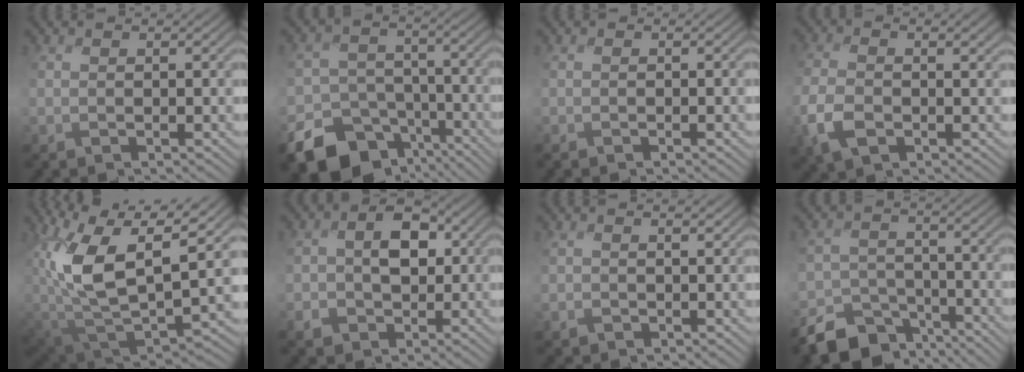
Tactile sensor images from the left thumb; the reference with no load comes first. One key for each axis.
{"total": 15.7, "fx": -10.5, "fy": 10.5, "fz": 5.2, "tx": -0.120, "ty": -0.058, "tz": -0.162}
{"total": 0.7, "fx": -0.6, "fy": 0.4, "fz": -0.1, "tx": 0.001, "ty": -0.004, "tz": -0.012}
{"total": 6.2, "fx": -2.1, "fy": 3.7, "fz": 4.6, "tx": -0.116, "ty": -0.010, "tz": -0.046}
{"total": 13.5, "fx": 4.4, "fy": 6.6, "fz": 10.9, "tx": -0.238, "ty": -0.005, "tz": 0.080}
{"total": 6.8, "fx": -0.5, "fy": 5.2, "fz": 4.3, "tx": -0.078, "ty": -0.003, "tz": -0.017}
{"total": 1.6, "fx": 0.5, "fy": 1.0, "fz": 1.1, "tx": -0.031, "ty": -0.002, "tz": 0.009}
{"total": 9.2, "fx": -7.3, "fy": 4.9, "fz": 2.5, "tx": -0.037, "ty": -0.018, "tz": -0.127}